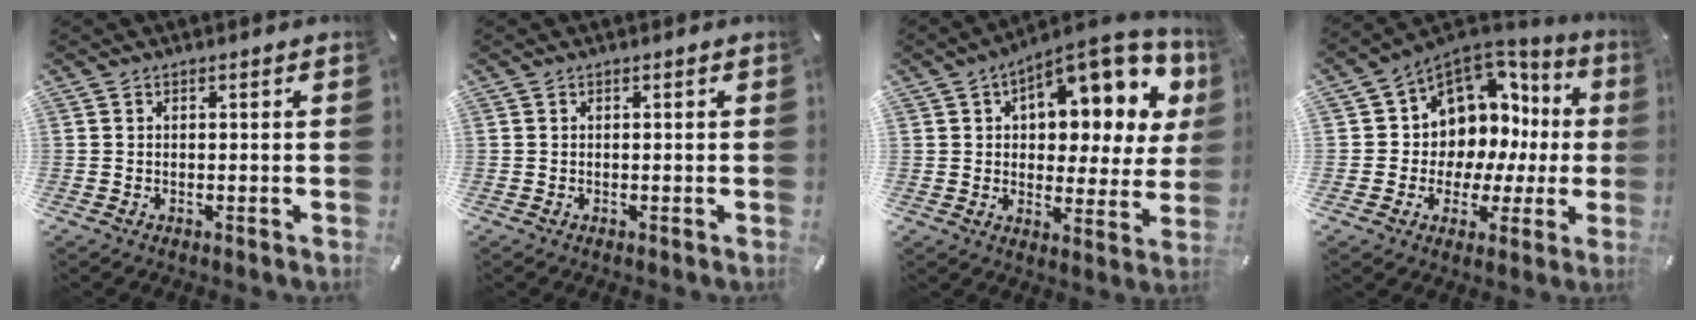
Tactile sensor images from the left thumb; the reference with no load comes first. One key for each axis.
{"total": 0.0}
{"total": 15.2, "fx": 8.2, "fy": 8.0, "fz": 10.0, "tx": -0.130, "ty": -0.060, "tz": 0.138}
{"total": 10.0, "fx": 3.2, "fy": 9.0, "fz": 3.1, "tx": -0.053, "ty": -0.051, "tz": 0.065}